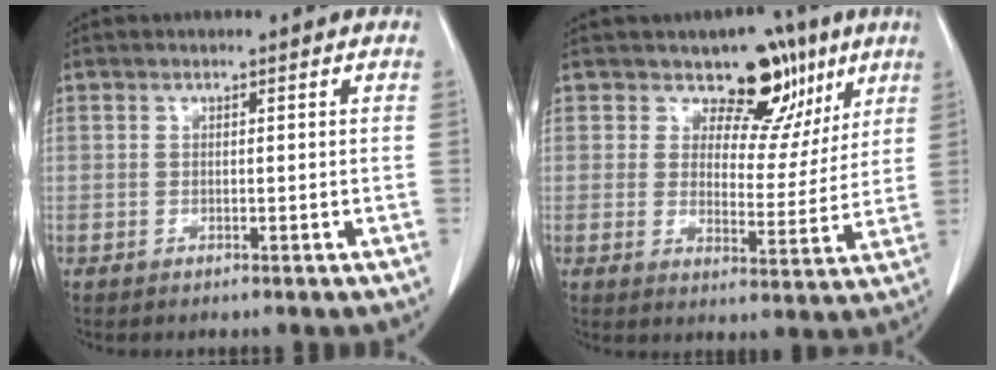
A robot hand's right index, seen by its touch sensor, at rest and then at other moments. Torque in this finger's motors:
{"motor_torque": [0.06, 0.27, 0.08, 0.00]}